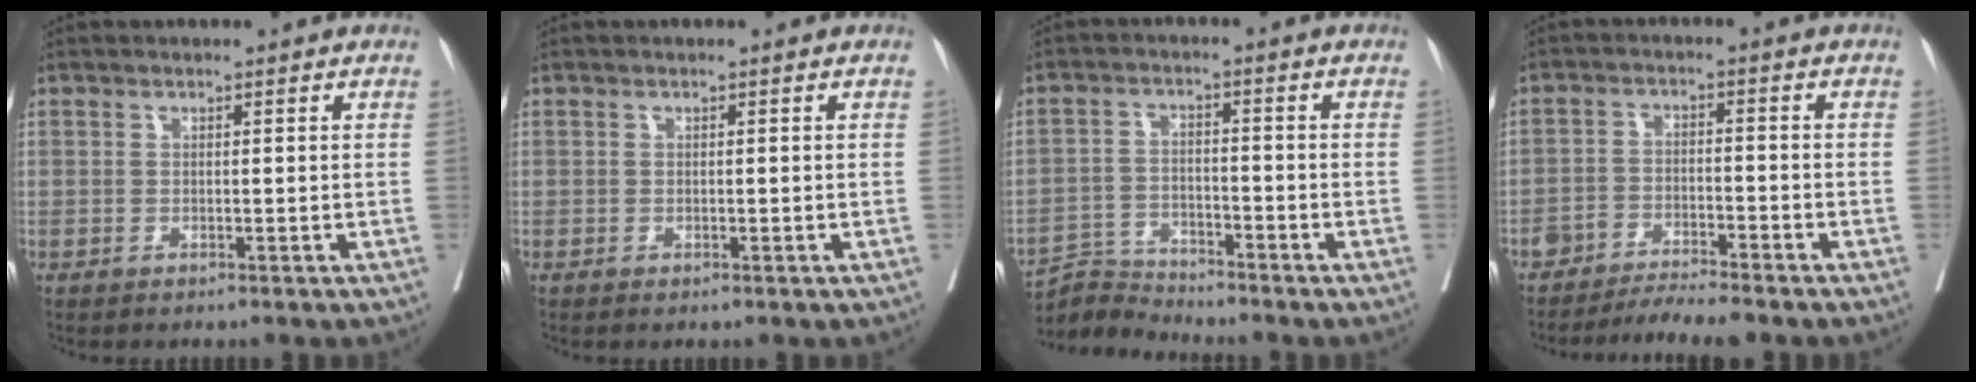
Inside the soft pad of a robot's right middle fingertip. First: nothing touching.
{"total": 0.0}
{"total": 5.0, "force": [-4.8, -0.4, -1.3], "torque": [0.021, -0.003, -0.089]}
{"total": 5.6, "force": [-5.3, 0.0, 1.7], "torque": [-0.022, -0.009, -0.091]}